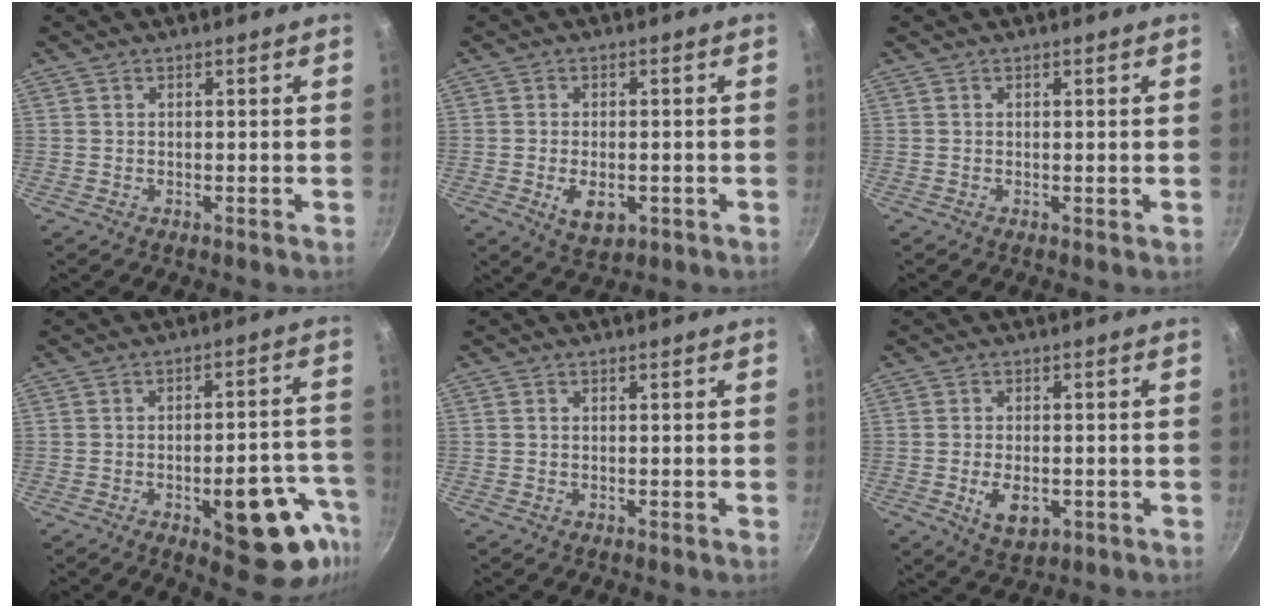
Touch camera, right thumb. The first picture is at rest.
{"total": 6.0, "force": [-1.6, 3.5, 4.5], "torque": [-0.066, 0.001, -0.017]}
{"total": 0.0}
{"total": 17.0, "force": [-6.8, 7.1, 13.9], "torque": [-0.117, 0.036, -0.082]}
{"total": 0.0}
{"total": 6.5, "force": [-1.8, 3.8, 5.0], "torque": [-0.076, 0.002, -0.020]}